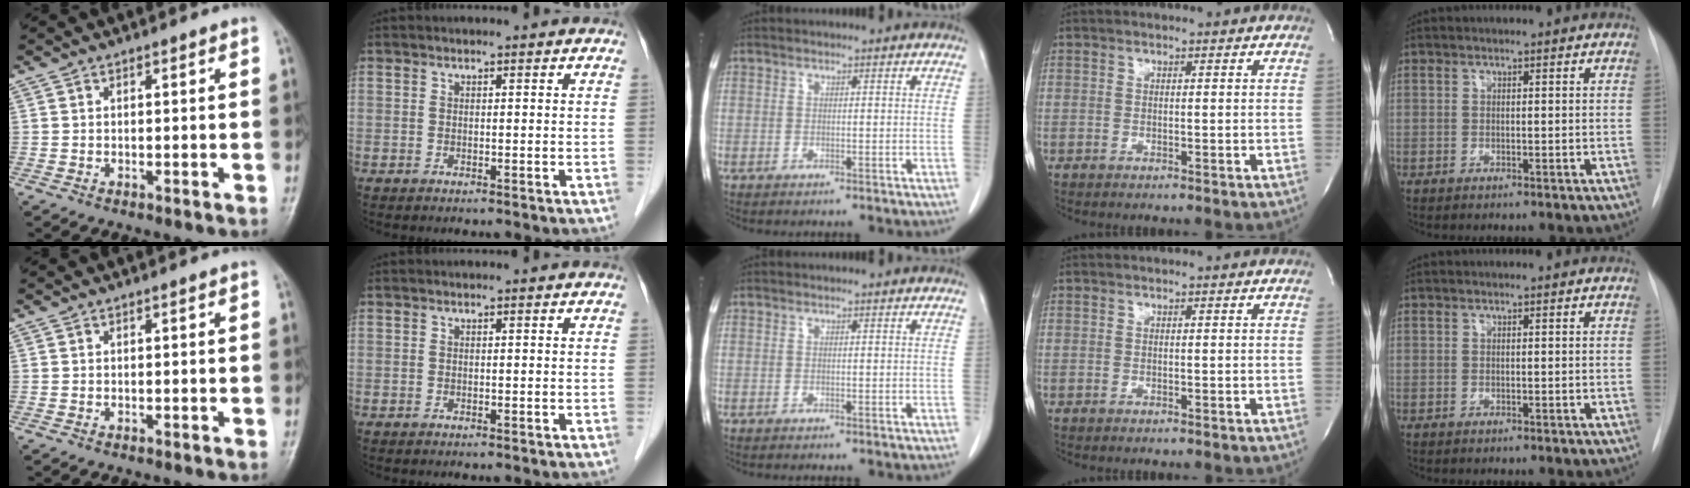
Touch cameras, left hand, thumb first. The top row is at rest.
{}